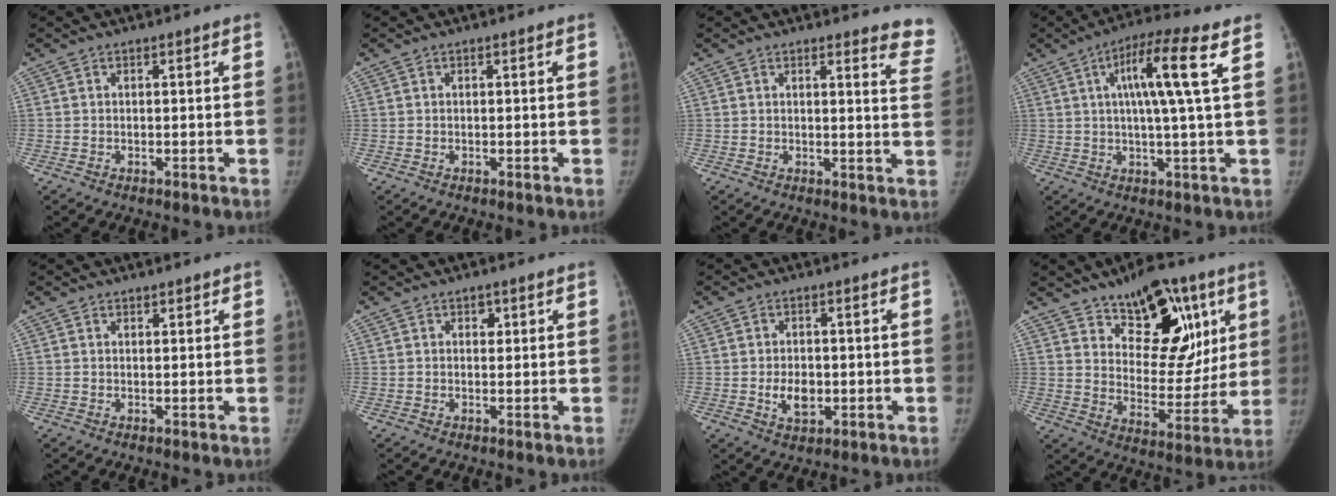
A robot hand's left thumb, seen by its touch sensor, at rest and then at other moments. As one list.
[{"total": 0.0}, {"total": 8.5, "force": [8.1, 1.6, 2.2], "torque": [0.016, -0.068, 0.057]}, {"total": 10.9, "force": [3.5, 0.2, 10.3], "torque": [-0.187, 0.002, 0.049]}, {"total": 1.1, "force": [0.9, 0.5, 0.3], "torque": [0.004, -0.006, 0.012]}, {"total": 1.5, "force": [0.8, 1.1, 0.7], "torque": [0.001, -0.002, 0.010]}, {"total": 5.1, "force": [-0.7, 3.5, 3.6], "torque": [-0.048, -0.002, -0.005]}, {"total": 20.3, "force": [10.0, 11.2, 13.6], "torque": [-0.124, -0.049, 0.155]}]